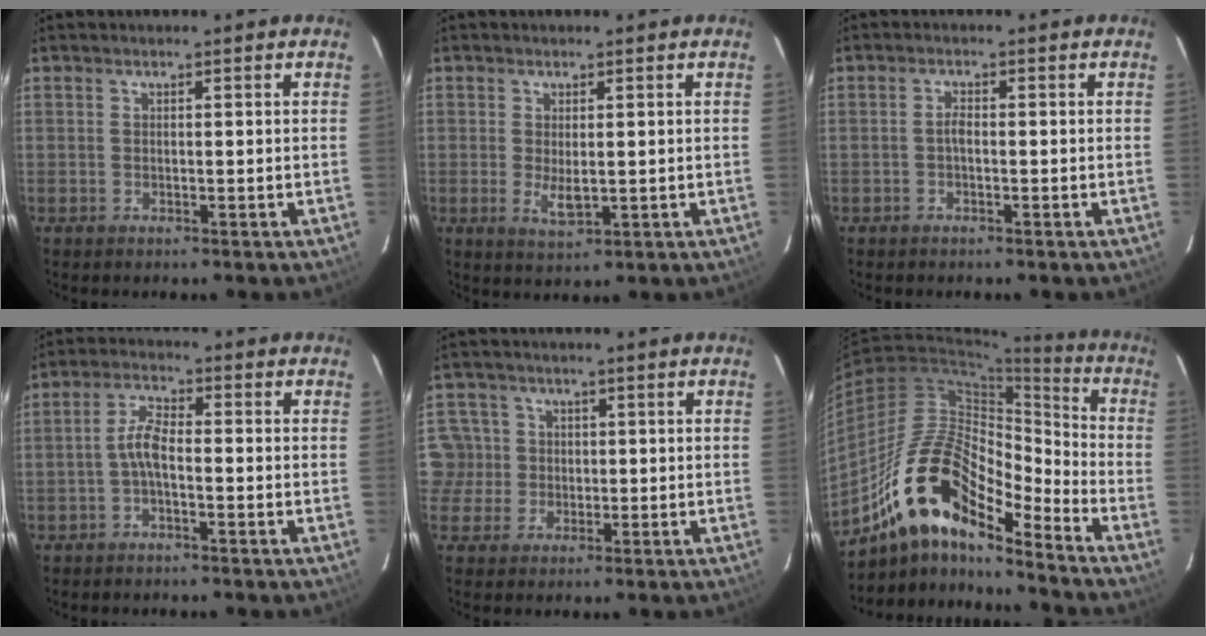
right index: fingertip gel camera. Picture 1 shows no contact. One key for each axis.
{"total": 3.6, "fx": -0.2, "fy": 1.6, "fz": 3.2, "tx": -0.056, "ty": -0.009, "tz": 0.002}
{"total": 1.3, "fx": -0.4, "fy": 0.5, "fz": 1.2, "tx": -0.023, "ty": 0.006, "tz": -0.009}
{"total": 4.0, "fx": -1.4, "fy": 1.3, "fz": 3.5, "tx": -0.078, "ty": 0.015, "tz": -0.030}
{"total": 4.7, "fx": 0.1, "fy": 4.7, "fz": 0.4, "tx": -0.001, "ty": 0.016, "tz": 0.000}
{"total": 18.4, "fx": -13.2, "fy": 6.3, "fz": 11.2, "tx": -0.197, "ty": 0.006, "tz": -0.256}